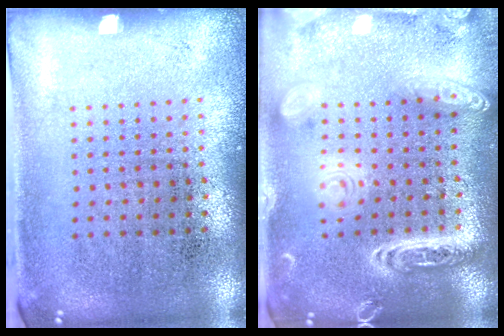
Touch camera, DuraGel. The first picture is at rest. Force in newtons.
{"total": 3.8, "press": 3.8, "slide": 0.3}